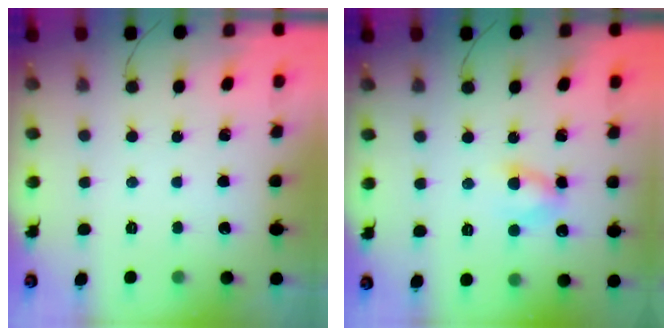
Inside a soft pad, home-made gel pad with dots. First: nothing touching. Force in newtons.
{"total": 5.1, "press": 5.0, "slide": 0.5}